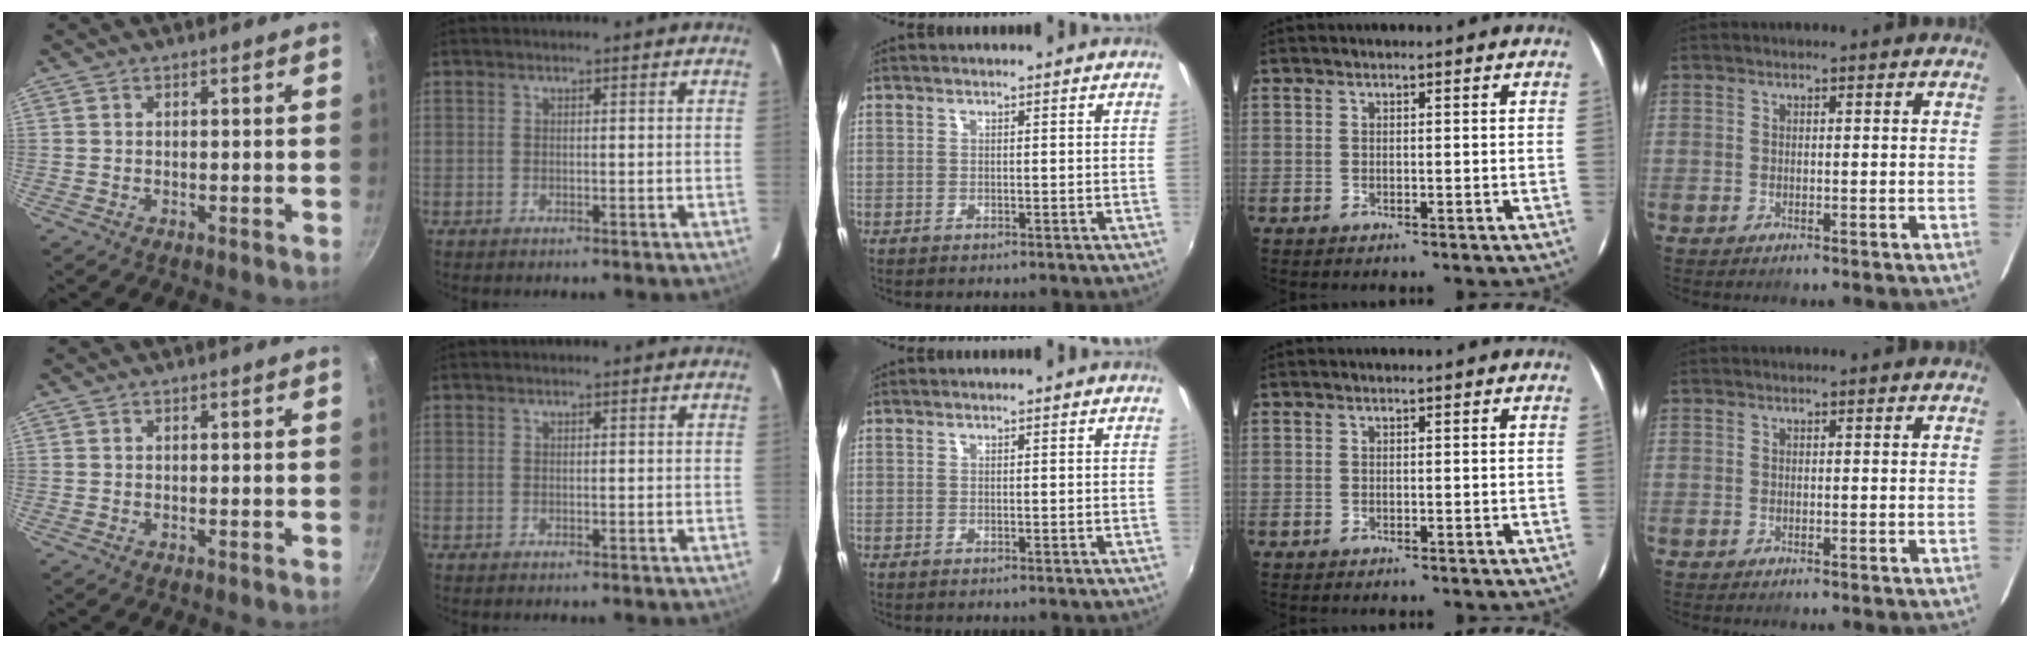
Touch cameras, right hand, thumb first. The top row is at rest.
{}